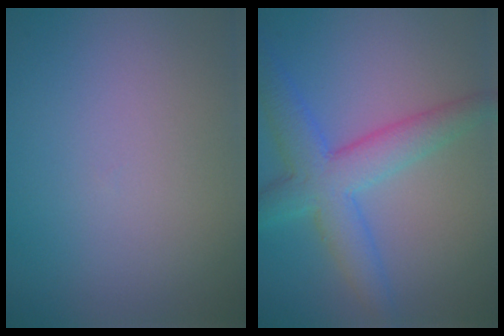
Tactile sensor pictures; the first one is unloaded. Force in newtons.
{"total": 5.6, "press": 5.6, "slide": 0.2}